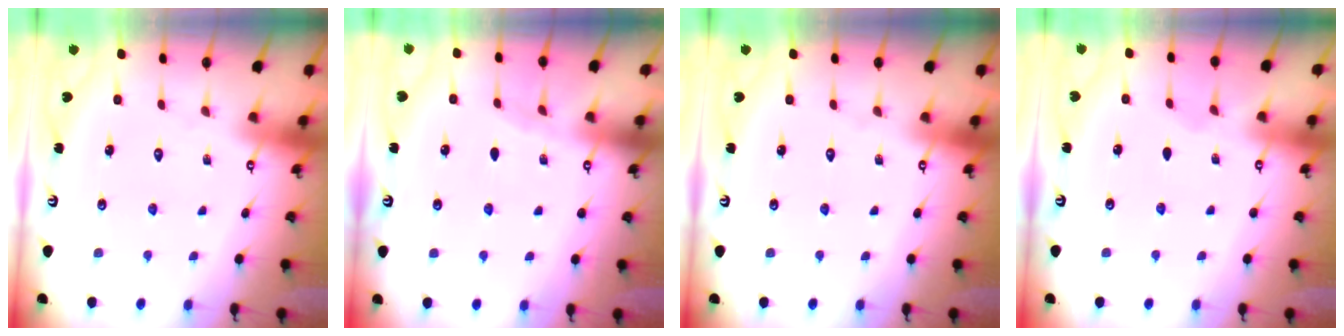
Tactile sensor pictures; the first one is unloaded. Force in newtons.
{"total": 3.2, "press": 3.2, "slide": 0.5}
{"total": 0.0}
{"total": 3.8, "press": 2.9, "slide": 2.4}